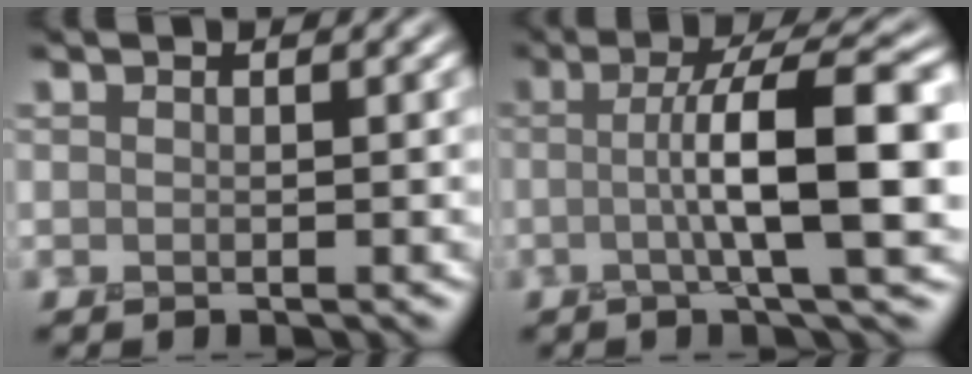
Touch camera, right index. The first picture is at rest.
{"total": 9.2, "force": [-0.3, 1.6, 9.1], "torque": [-0.127, 0.007, -0.007]}